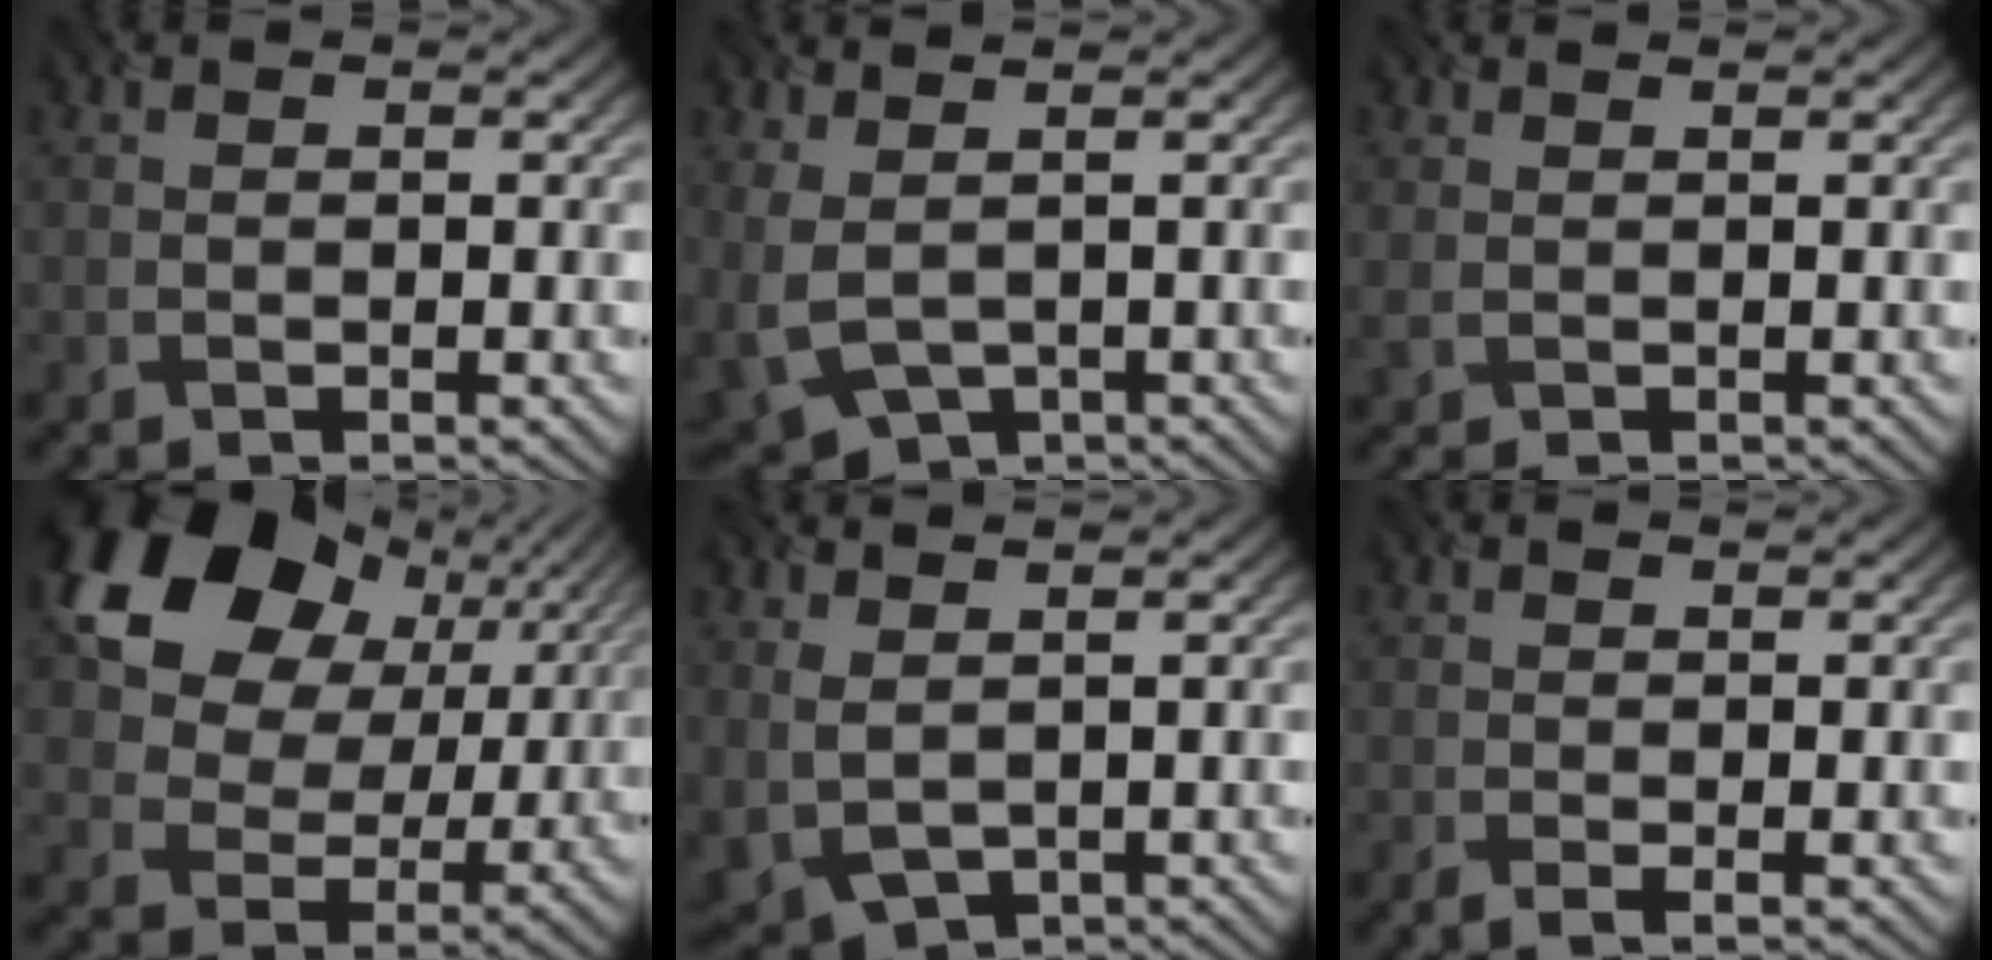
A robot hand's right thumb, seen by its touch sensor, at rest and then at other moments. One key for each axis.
{"total": 6.7, "fx": 0.9, "fy": 3.7, "fz": 5.5, "tx": -0.146, "ty": -0.014, "tz": 0.037}
{"total": 1.3, "fx": 0.8, "fy": 0.2, "fz": 0.9, "tx": -0.024, "ty": 0.003, "tz": 0.013}
{"total": 16.3, "fx": 6.9, "fy": 11.7, "fz": 9.0, "tx": -0.189, "ty": 0.025, "tz": 0.116}
{"total": 4.8, "fx": 1.9, "fy": 2.5, "fz": 3.6, "tx": -0.108, "ty": -0.009, "tz": 0.047}
{"total": 1.3, "fx": -0.2, "fy": 0.2, "fz": 1.3, "tx": -0.026, "ty": -0.004, "tz": -0.007}